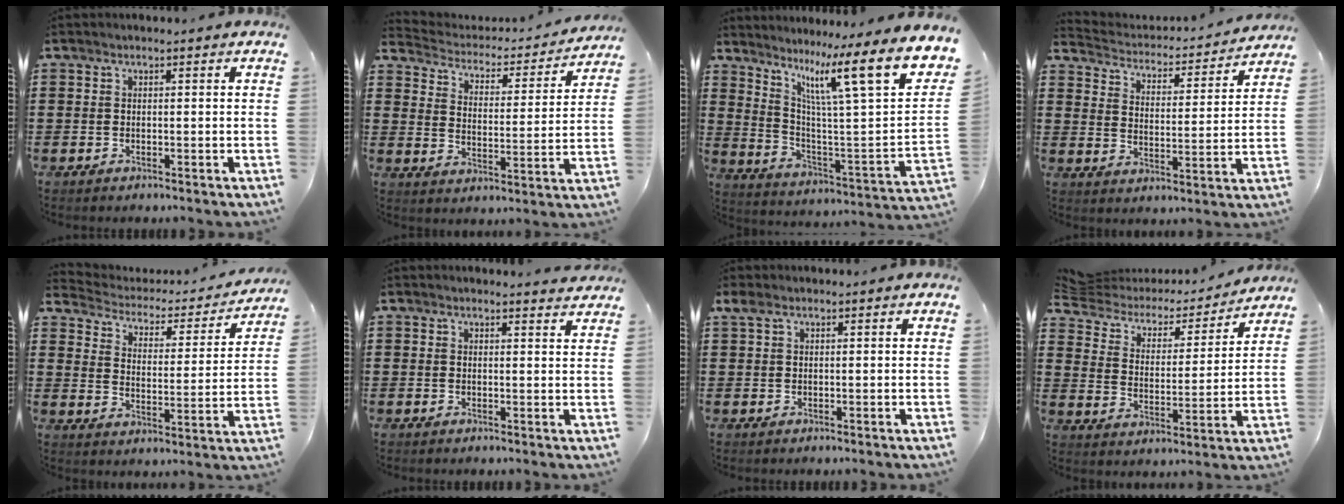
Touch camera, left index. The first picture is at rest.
{"total": 2.8, "force": [2.6, 0.8, 0.5], "torque": [-0.031, -0.023, 0.037]}
{"total": 14.3, "force": [8.1, 1.5, 11.7], "torque": [-0.218, -0.065, 0.114]}
{"total": 2.7, "force": [2.6, 0.4, -0.1], "torque": [-0.021, -0.028, 0.035]}
{"total": 2.6, "force": [2.3, 1.0, 0.6], "torque": [-0.032, -0.018, 0.030]}
{"total": 1.6, "force": [1.6, 0.0, 0.2], "torque": [0.000, -0.004, 0.029]}
{"total": 1.2, "force": [0.5, 0.6, 0.9], "torque": [-0.019, 0.005, 0.008]}
{"total": 4.2, "force": [3.4, 2.0, 1.3], "torque": [-0.050, -0.020, 0.051]}